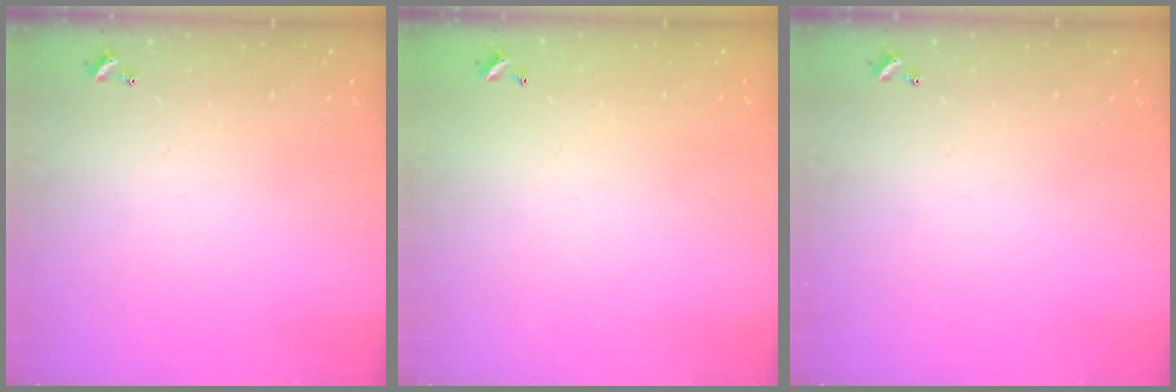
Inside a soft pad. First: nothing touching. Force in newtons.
{"total": 2.8, "press": 2.8, "slide": 0.1}
{"total": 0.0}